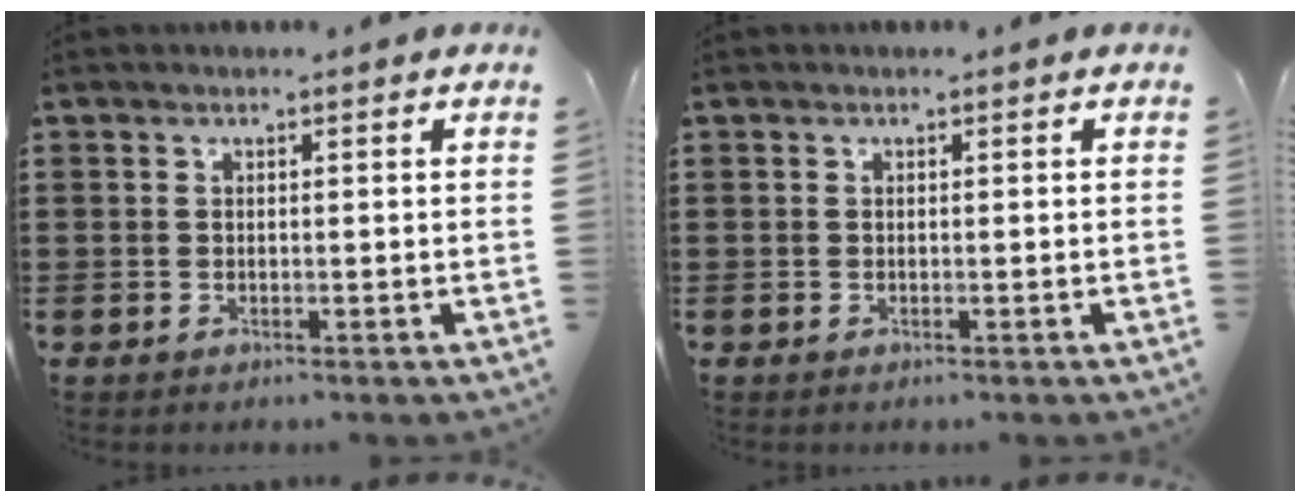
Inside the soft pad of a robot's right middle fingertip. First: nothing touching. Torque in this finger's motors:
{"motor_torque": [0.00, 0.00, 0.00, 0.00]}